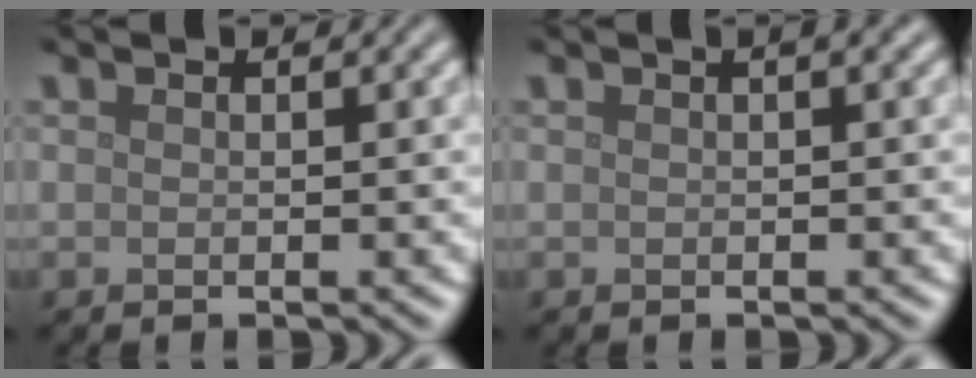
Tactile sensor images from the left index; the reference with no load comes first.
{"total": 1.2, "force": [0.6, 0.3, 1.1], "torque": [-0.015, 0.008, 0.005]}